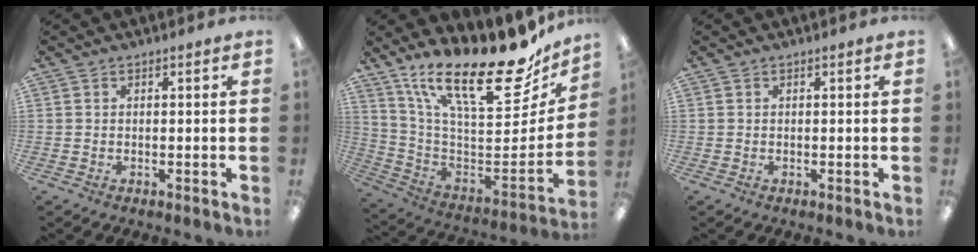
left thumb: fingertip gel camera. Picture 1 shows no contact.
{"total": 26.3, "force": [18.4, 8.8, 16.7], "torque": [-0.253, -0.141, 0.309]}
{"total": 0.0}